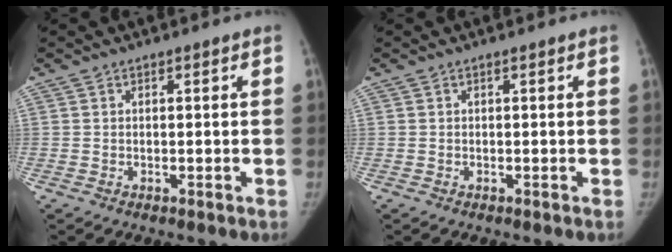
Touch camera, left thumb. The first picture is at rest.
{"total": 0.0}